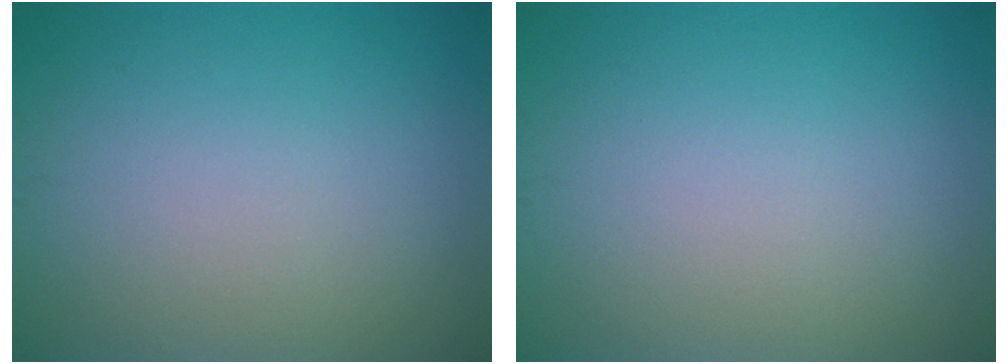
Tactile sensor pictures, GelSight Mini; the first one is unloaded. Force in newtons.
{"total": 0.0}